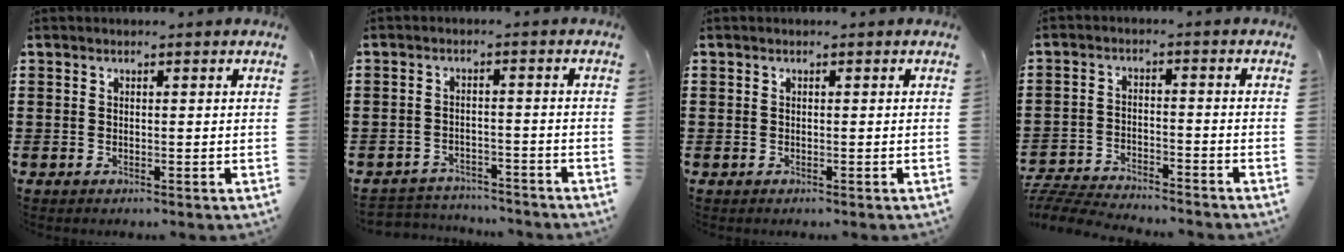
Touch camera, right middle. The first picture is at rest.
{"total": 3.1, "force": [-3.1, 0.5, -0.1], "torque": [-0.007, -0.002, -0.066]}
{"total": 0.0}
{"total": 5.6, "force": [-5.6, 0.4, 0.8], "torque": [-0.030, 0.001, -0.115]}